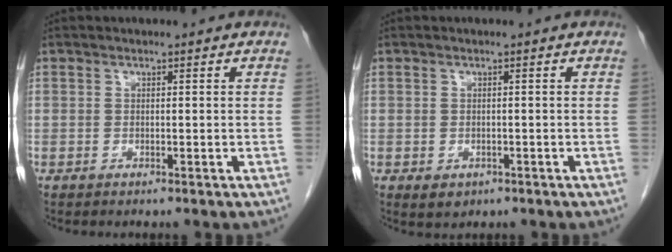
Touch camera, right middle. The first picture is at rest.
{"total": 1.9, "force": [-0.8, 1.4, 0.9], "torque": [-0.013, 0.001, 0.000]}